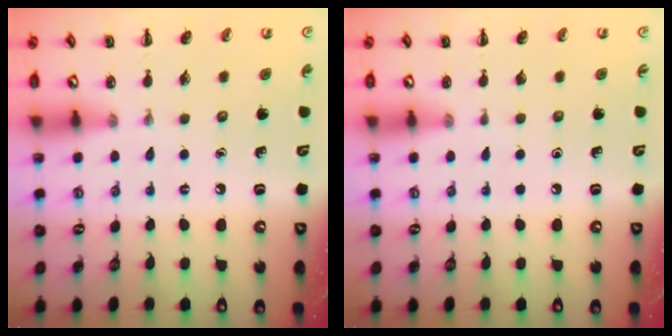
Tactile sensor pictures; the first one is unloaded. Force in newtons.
{"total": 0.0}